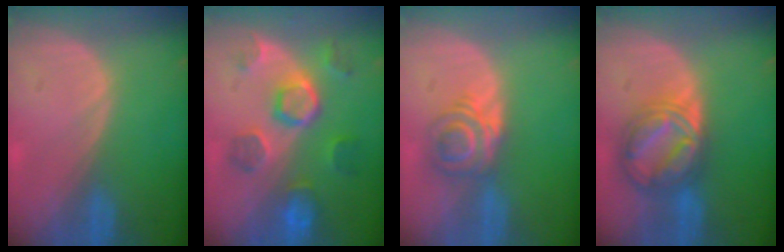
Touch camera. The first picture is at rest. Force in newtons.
{"total": 8.3, "press": 8.2, "slide": 1.2}
{"total": 6.3, "press": 5.4, "slide": 3.2}
{"total": 8.2, "press": 8.2, "slide": 0.6}